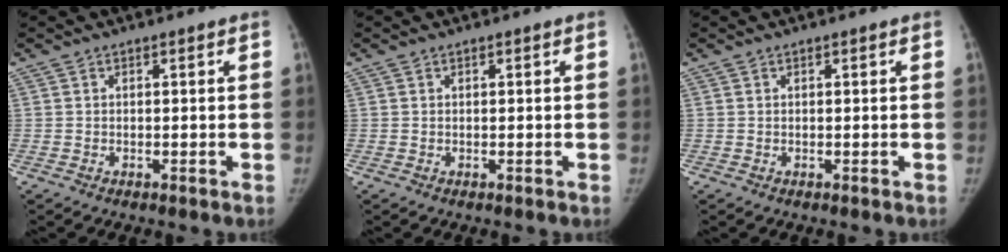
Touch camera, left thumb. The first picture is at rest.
{"total": 0.0}
{"total": 0.0}